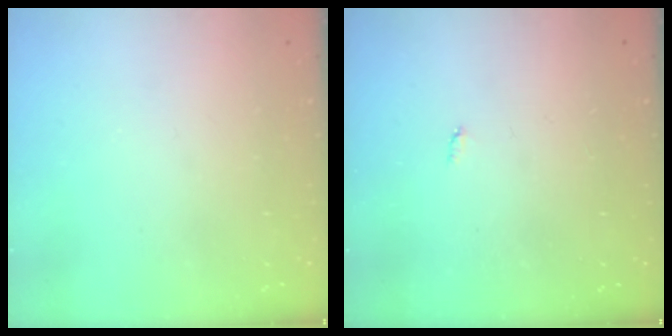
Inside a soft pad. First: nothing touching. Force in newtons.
{"total": 2.1, "press": 2.1, "slide": 0.4}